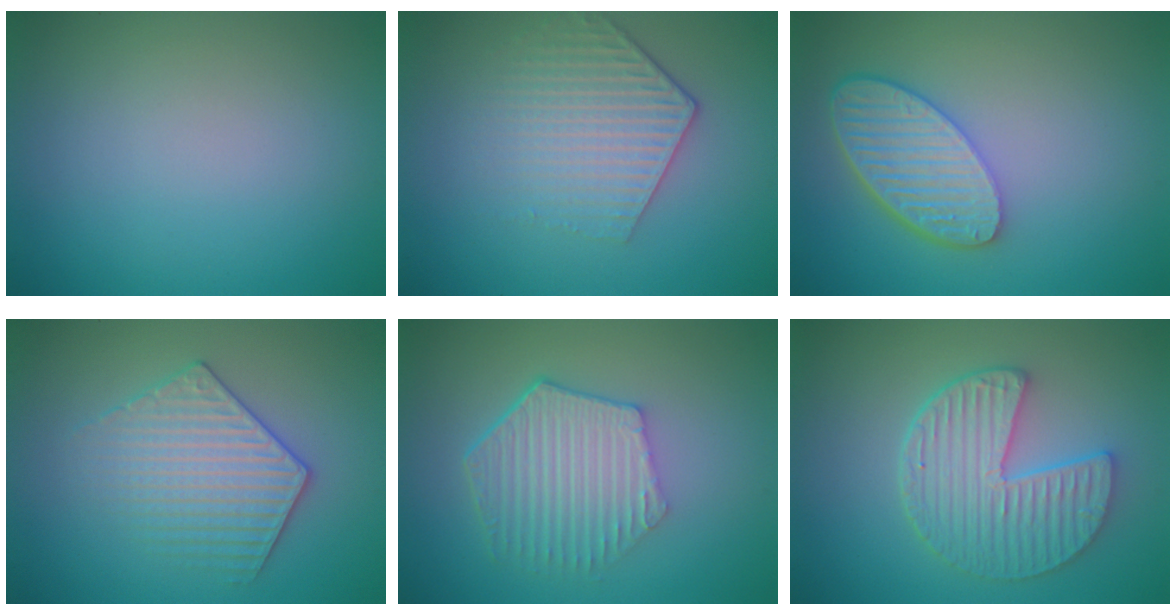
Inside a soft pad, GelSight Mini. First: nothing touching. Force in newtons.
{"total": 3.9, "press": 3.1, "slide": 2.4}
{"total": 5.6, "press": 4.5, "slide": 3.4}
{"total": 3.6, "press": 3.5, "slide": 0.5}
{"total": 5.9, "press": 4.3, "slide": 4.0}
{"total": 5.4, "press": 4.5, "slide": 3.0}